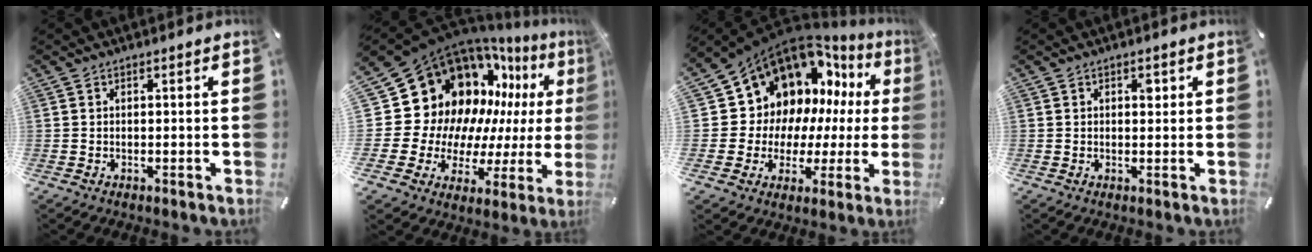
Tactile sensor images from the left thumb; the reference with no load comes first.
{"total": 18.9, "force": [8.8, 14.8, 7.7], "torque": [-0.119, -0.112, 0.203]}
{"total": 14.8, "force": [7.6, 11.3, 5.6], "torque": [-0.091, -0.084, 0.151]}
{"total": 1.8, "force": [0.7, 1.2, 1.2], "torque": [-0.010, -0.001, 0.007]}